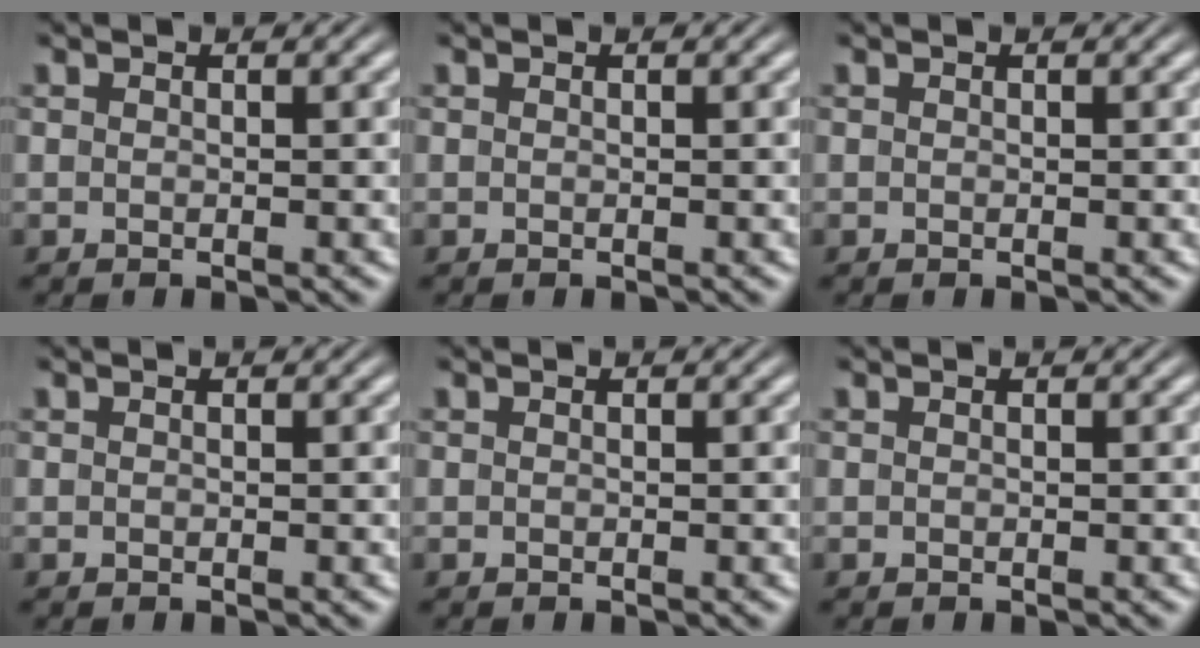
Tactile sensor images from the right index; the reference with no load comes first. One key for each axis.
{"total": 0.0}
{"total": 0.0}
{"total": 0.0}
{"total": 0.0}
{"total": 0.0}